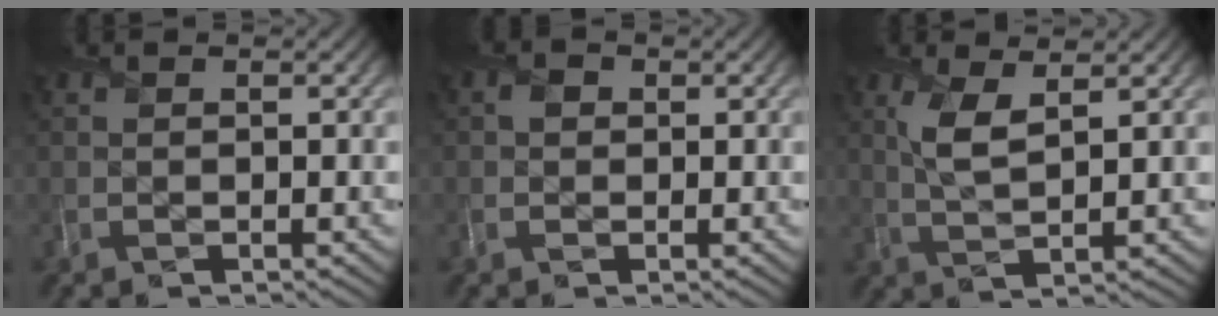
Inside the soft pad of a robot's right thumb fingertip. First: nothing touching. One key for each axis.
{"total": 1.5, "fx": 0.2, "fy": 1.4, "fz": 0.4, "tx": -0.007, "ty": 0.001, "tz": -0.001}
{"total": 4.6, "fx": 2.0, "fy": 1.7, "fz": 3.8, "tx": -0.094, "ty": -0.002, "tz": 0.040}